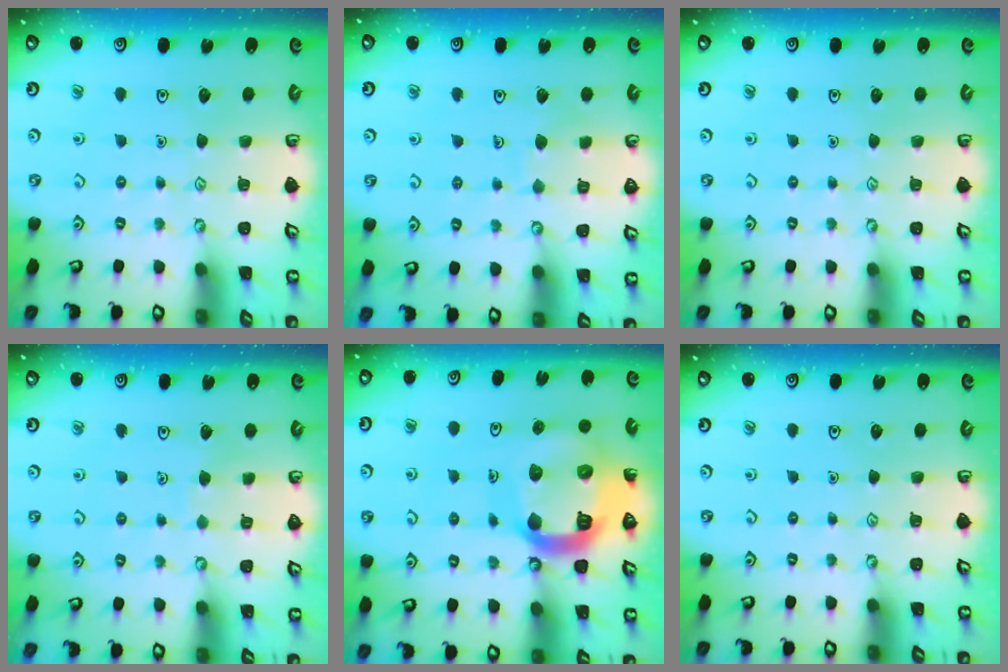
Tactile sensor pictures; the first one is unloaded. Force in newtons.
{"total": 5.6, "press": 5.6, "slide": 0.3}
{"total": 0.0}
{"total": 2.7, "press": 2.7, "slide": 0.1}
{"total": 22.0, "press": 21.8, "slide": 2.4}
{"total": 0.0}